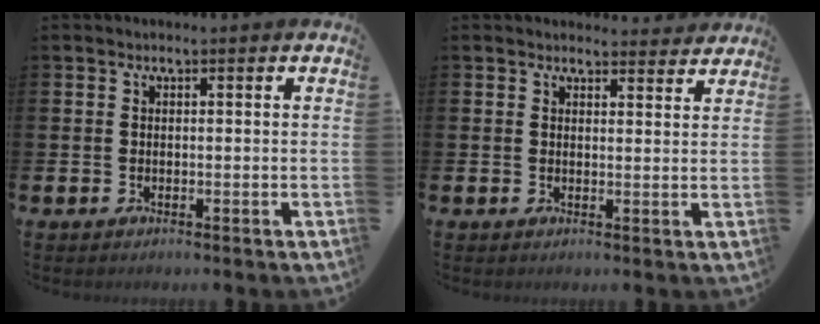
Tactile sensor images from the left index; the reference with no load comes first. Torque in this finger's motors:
{"motor_torque": [0.90, -1.24, 0.18, 0.00]}